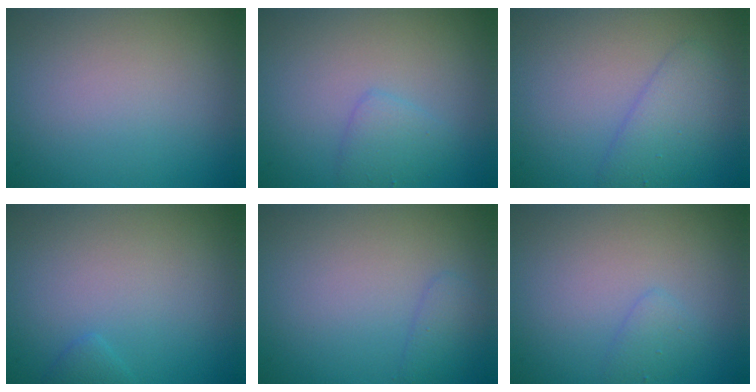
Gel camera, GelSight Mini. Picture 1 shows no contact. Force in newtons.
{"total": 1.7, "press": 1.7, "slide": 0.0}
{"total": 2.7, "press": 2.7, "slide": 0.1}
{"total": 0.8, "press": 0.8, "slide": 0.1}
{"total": 1.3, "press": 1.3, "slide": 0.1}
{"total": 1.2, "press": 1.2, "slide": 0.0}